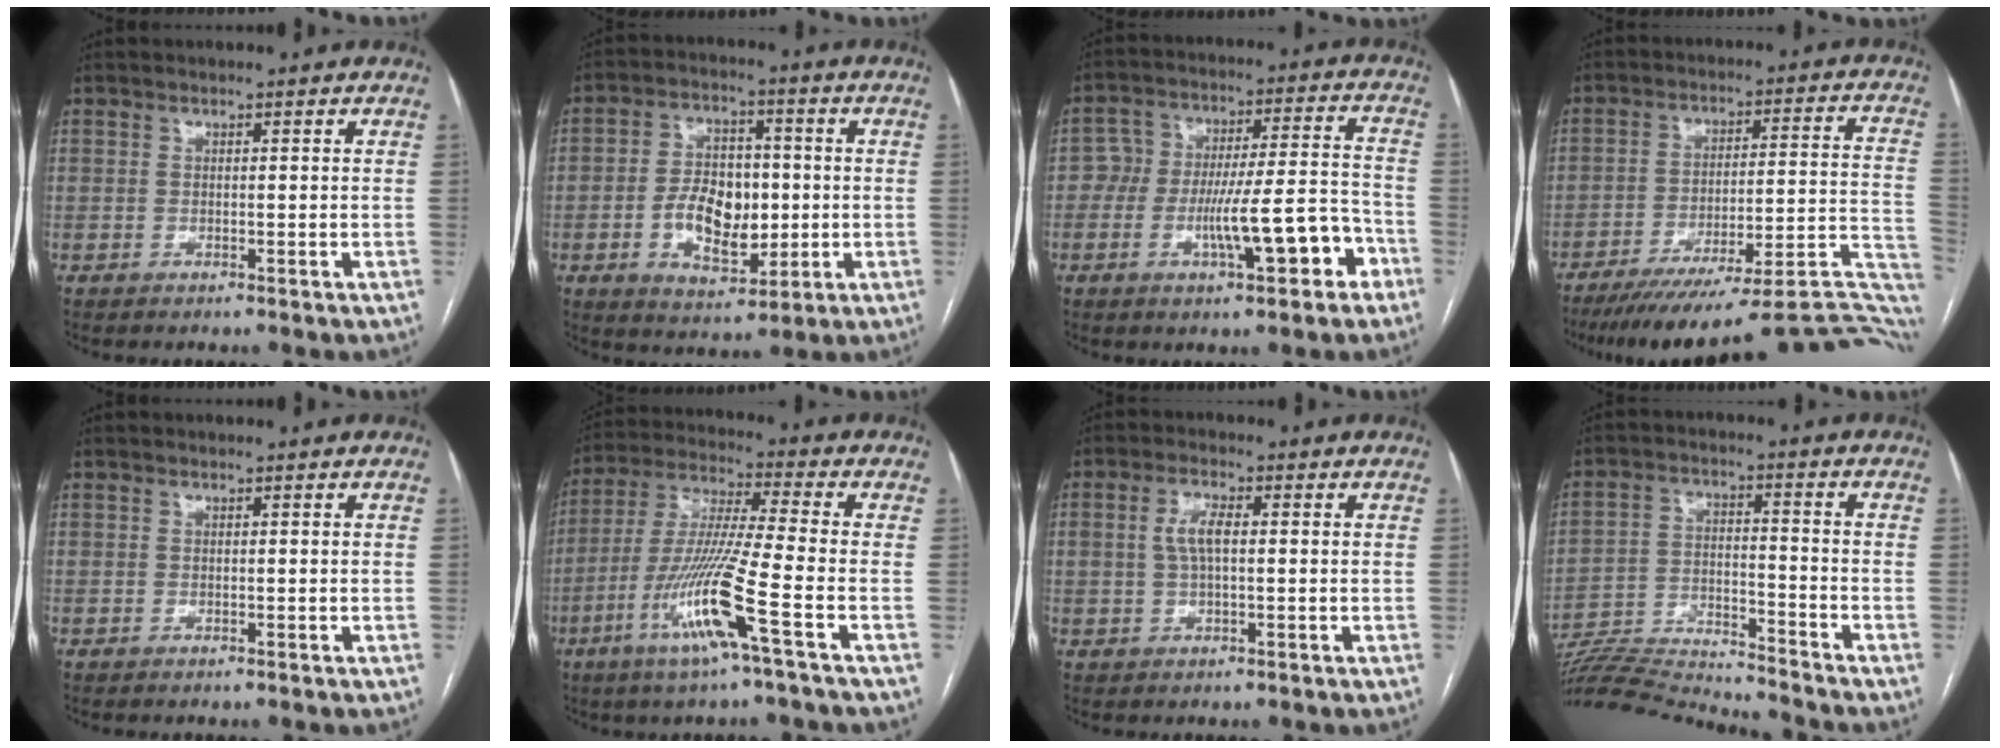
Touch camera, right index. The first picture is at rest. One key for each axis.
{"total": 10.3, "fx": -1.6, "fy": 5.9, "fz": 8.3, "tx": -0.151, "ty": 0.013, "tz": -0.022}
{"total": 11.6, "fx": -5.4, "fy": 3.3, "fz": 9.7, "tx": -0.149, "ty": 0.033, "tz": -0.079}
{"total": 28.0, "fx": -22.8, "fy": 3.5, "fz": 15.9, "tx": -0.125, "ty": 0.007, "tz": -0.303}
{"total": 0.0}
{"total": 13.7, "fx": -5.9, "fy": -1.1, "fz": 12.3, "tx": -0.253, "ty": -0.016, "tz": -0.117}
{"total": 4.0, "fx": 0.4, "fy": 1.4, "fz": 3.7, "tx": -0.081, "ty": 0.011, "tz": 0.008}
{"total": 15.2, "fx": -14.9, "fy": -0.8, "fz": 3.0, "tx": -0.053, "ty": 0.006, "tz": -0.250}